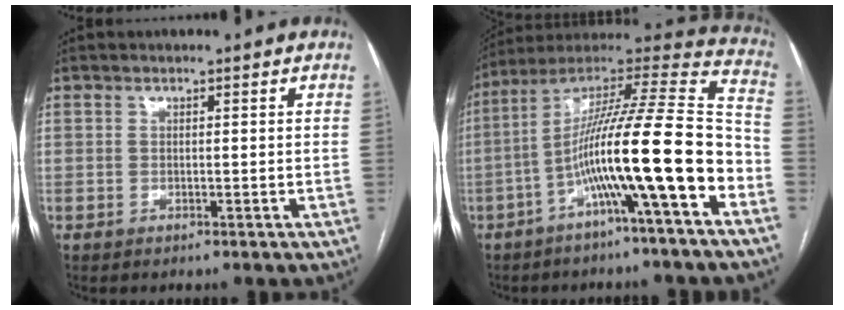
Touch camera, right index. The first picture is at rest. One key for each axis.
{"total": 20.2, "fx": -7.0, "fy": 0.1, "fz": 18.9, "tx": -0.316, "ty": 0.013, "tz": -0.125}